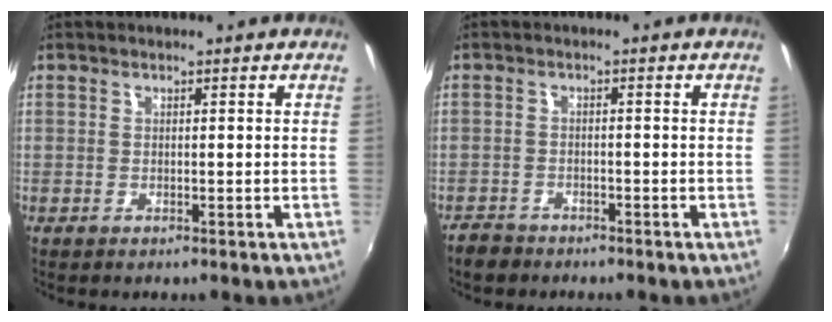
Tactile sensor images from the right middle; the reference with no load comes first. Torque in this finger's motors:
{"motor_torque": [0.52, -0.45, -0.02, 0.01]}